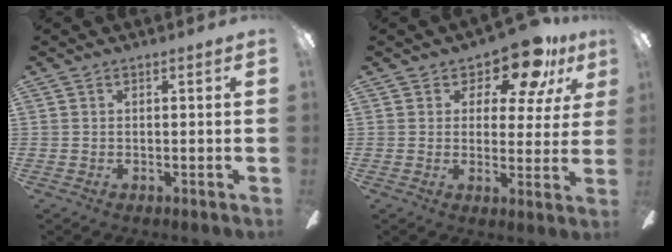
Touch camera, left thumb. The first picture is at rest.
{"total": 11.4, "force": [8.2, 5.0, 6.0], "torque": [-0.089, -0.049, 0.147]}